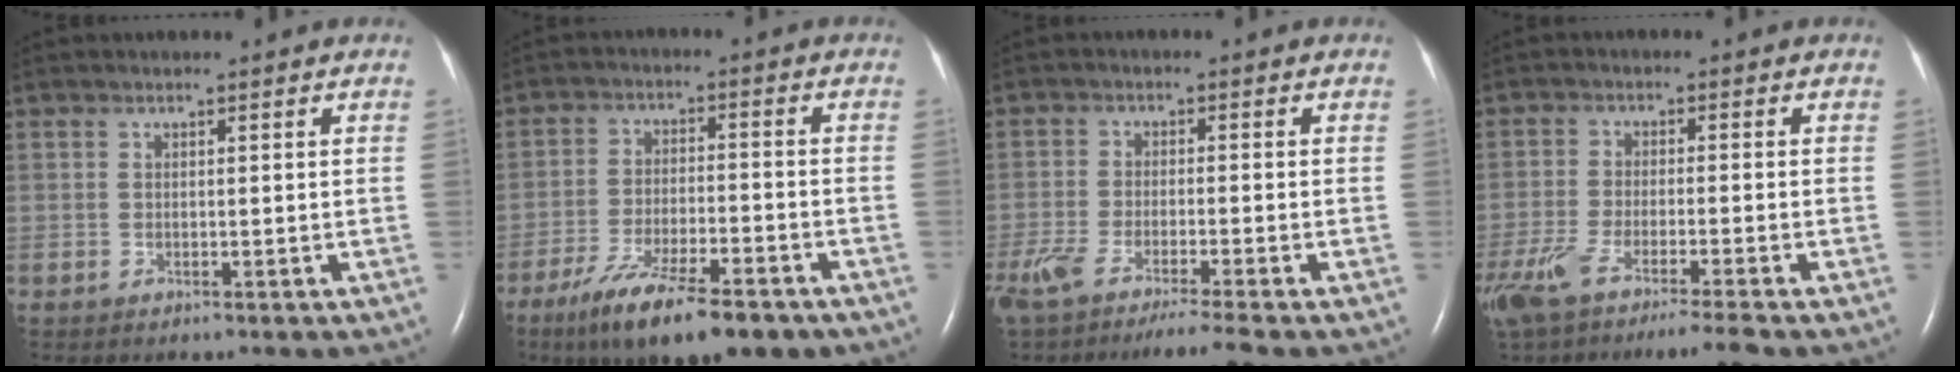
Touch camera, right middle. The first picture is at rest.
{"total": 13.6, "force": [-9.3, 3.1, 9.4], "torque": [-0.156, -0.024, -0.152]}
{"total": 10.3, "force": [-8.1, -0.1, 6.4], "torque": [-0.107, -0.025, -0.135]}
{"total": 10.0, "force": [-7.5, 0.0, 6.7], "torque": [-0.118, -0.022, -0.126]}